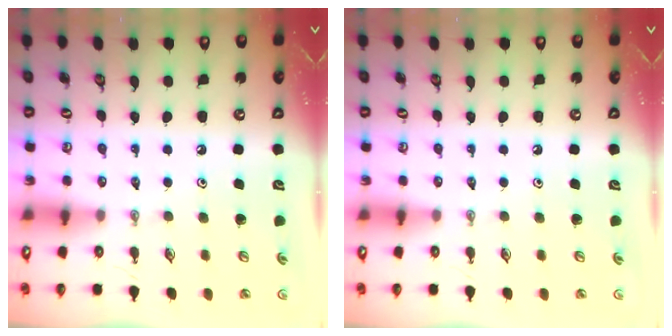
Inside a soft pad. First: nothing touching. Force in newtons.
{"total": 0.0}